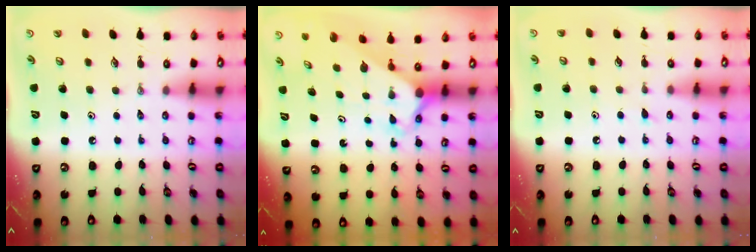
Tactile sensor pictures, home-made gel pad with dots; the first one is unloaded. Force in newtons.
{"total": 2.6, "press": 2.6, "slide": 0.2}
{"total": 5.9, "press": 5.8, "slide": 0.8}